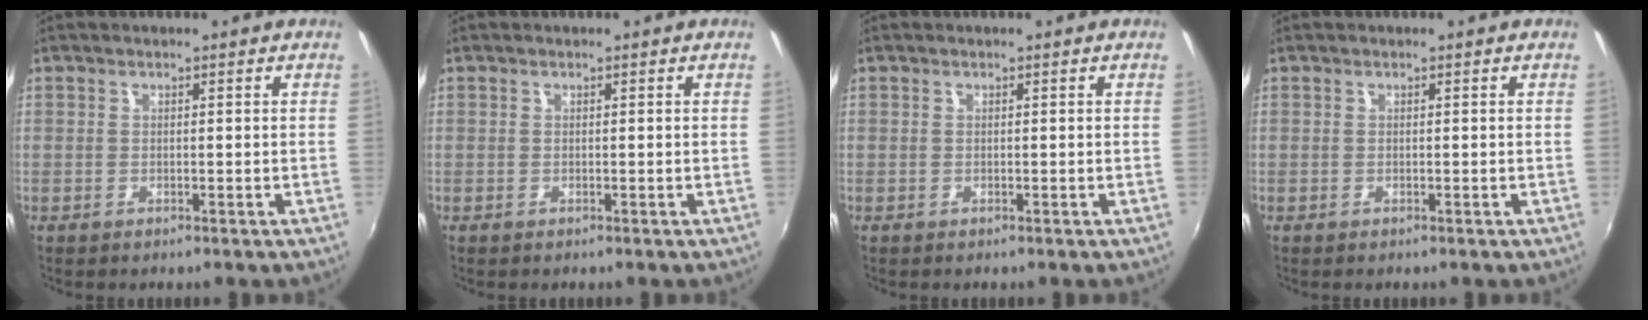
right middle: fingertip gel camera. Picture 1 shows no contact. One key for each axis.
{"total": 0.0}
{"total": 0.0}
{"total": 0.0}